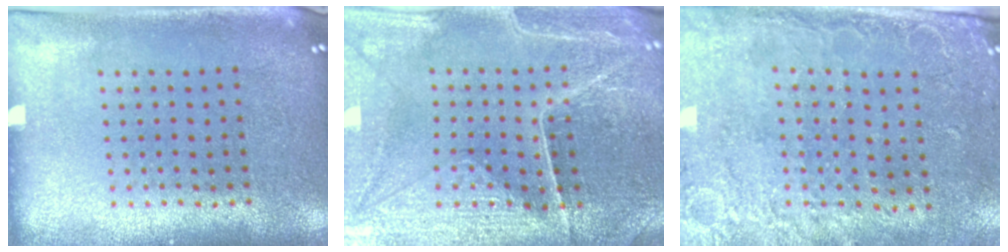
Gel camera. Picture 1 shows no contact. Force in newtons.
{"total": 3.4, "press": 3.4, "slide": 0.3}
{"total": 2.6, "press": 2.1, "slide": 1.4}